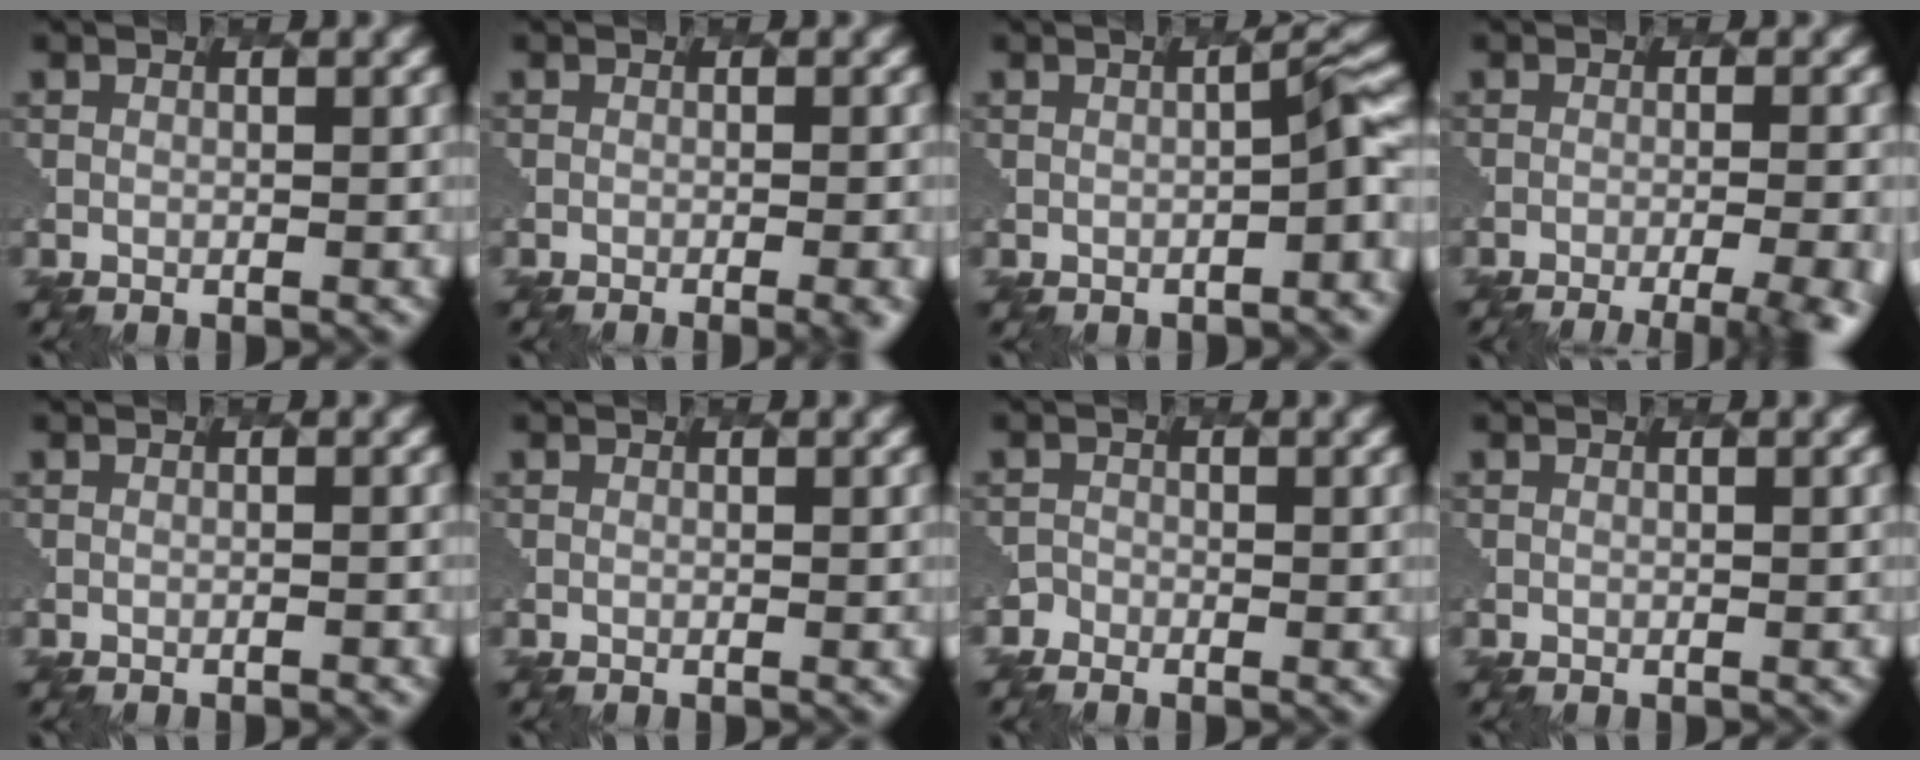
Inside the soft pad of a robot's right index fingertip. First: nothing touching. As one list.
[{"total": 3.9, "force": [-1.7, 1.3, 3.2], "torque": [-0.023, 0.008, -0.008]}, {"total": 3.3, "force": [-1.4, 0.6, 2.9], "torque": [-0.049, 0.008, -0.014]}, {"total": 9.4, "force": [-6.6, 2.9, 6.1], "torque": [-0.052, 0.004, -0.057]}, {"total": 0.6, "force": [-0.4, 0.2, 0.3], "torque": [0.002, 0.005, -0.004]}, {"total": 0.0}, {"total": 2.1, "force": [-1.7, 0.2, -1.2], "torque": [-0.004, 0.011, -0.025]}, {"total": 0.0}]